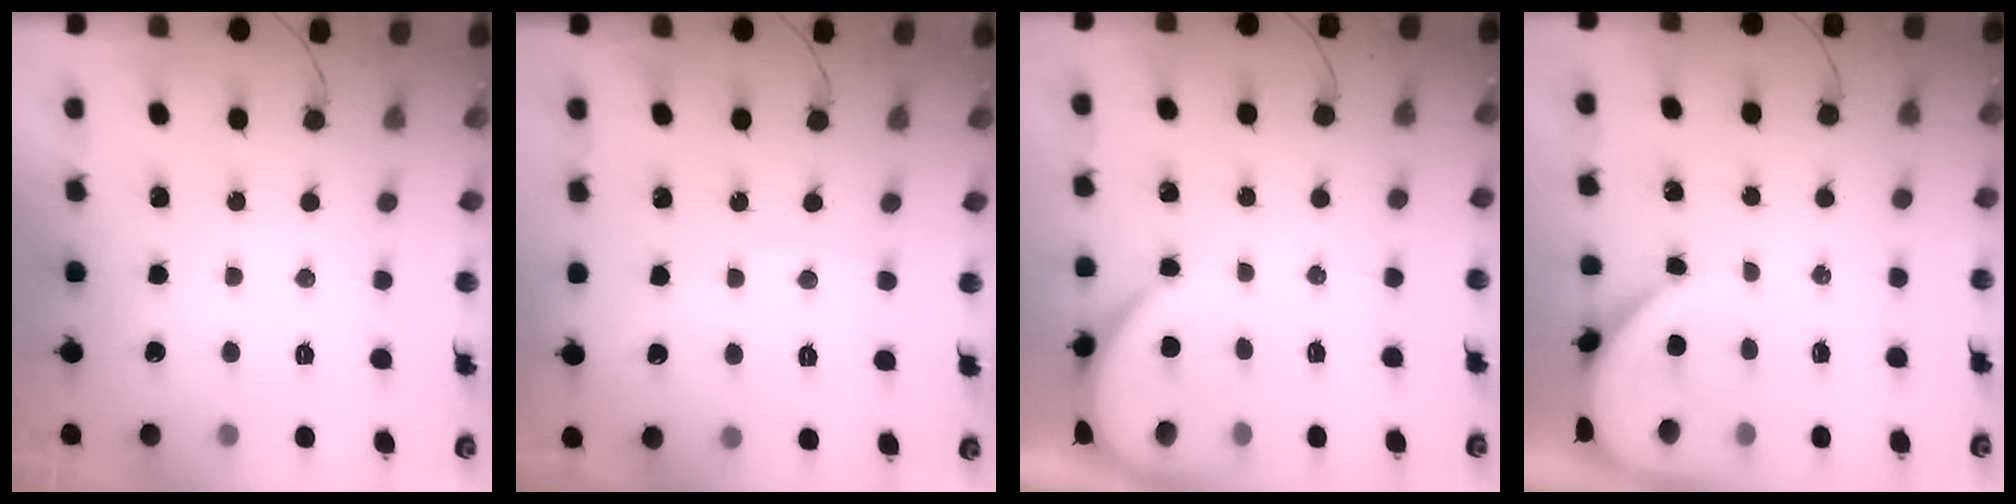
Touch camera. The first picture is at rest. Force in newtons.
{"total": 2.8, "press": 2.8, "slide": 0.4}
{"total": 3.9, "press": 3.9, "slide": 0.6}
{"total": 3.6, "press": 3.6, "slide": 0.4}